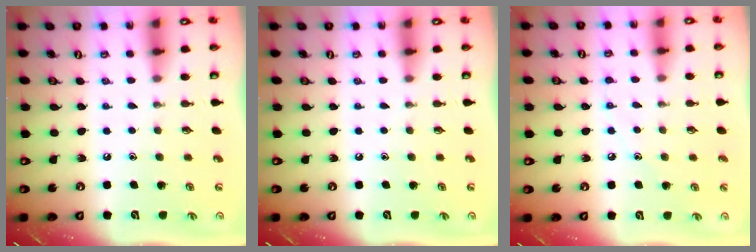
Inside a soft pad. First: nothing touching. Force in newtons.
{"total": 0.0}
{"total": 4.8, "press": 4.8, "slide": 0.6}